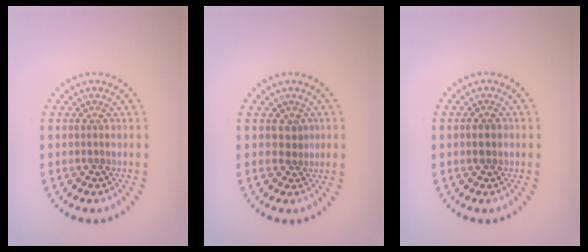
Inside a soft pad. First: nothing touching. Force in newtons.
{"total": 1.3, "press": 1.0, "slide": 0.8}
{"total": 1.6, "press": 1.6, "slide": 0.1}